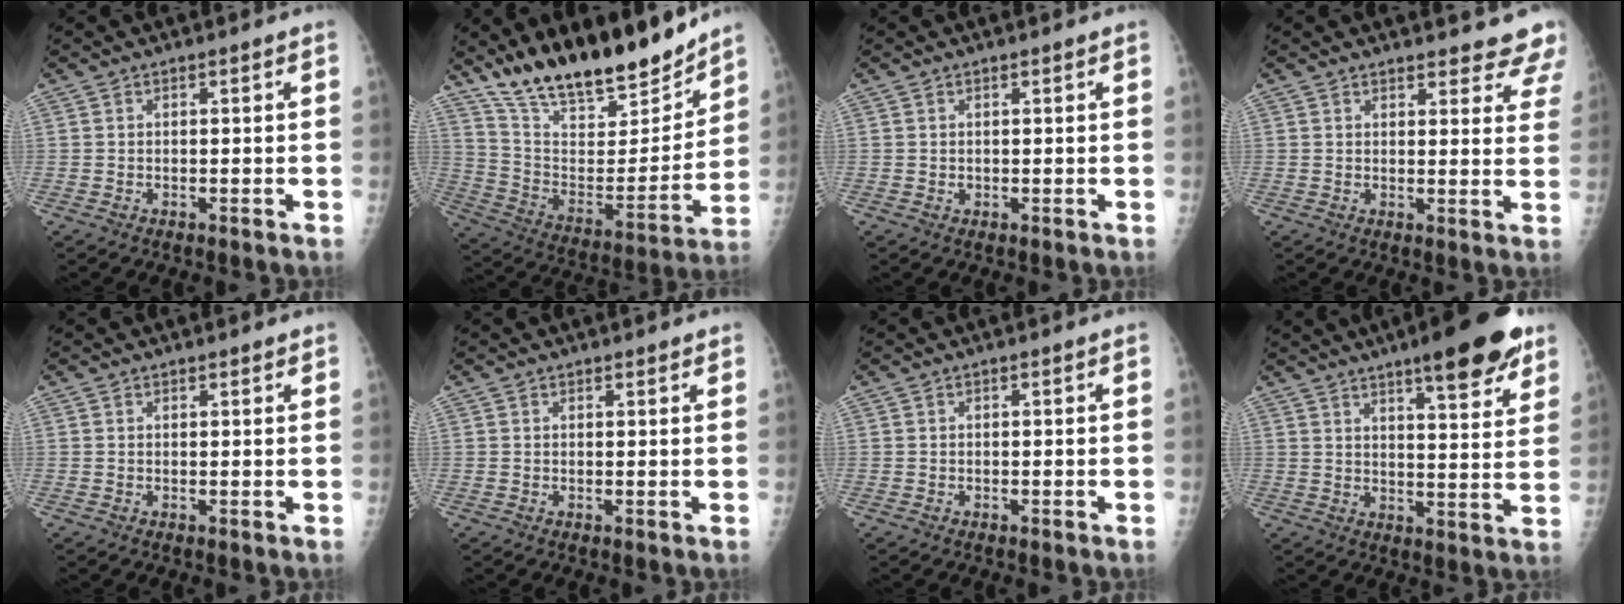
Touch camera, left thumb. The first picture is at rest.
{"total": 23.4, "force": [19.4, 7.0, 11.0], "torque": [-0.148, -0.095, 0.331]}
{"total": 0.6, "force": [0.4, 0.5, 0.1], "torque": [0.003, -0.002, 0.004]}
{"total": 11.2, "force": [10.5, 3.1, 2.2], "torque": [0.028, -0.056, 0.093]}
{"total": 0.9, "force": [0.8, 0.4, 0.2], "torque": [0.001, -0.005, 0.010]}
{"total": 1.1, "force": [1.0, 0.5, 0.2], "torque": [0.005, -0.005, 0.011]}
{"total": 0.0}
{"total": 15.1, "force": [9.8, 3.5, 10.9], "torque": [-0.120, -0.045, 0.137]}